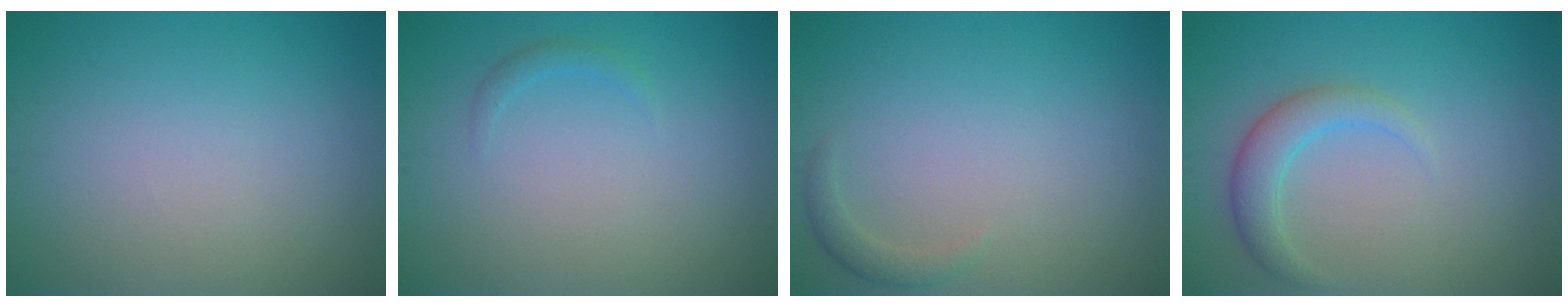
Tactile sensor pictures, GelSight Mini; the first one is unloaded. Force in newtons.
{"total": 0.8, "press": 0.8, "slide": 0.1}
{"total": 1.2, "press": 1.2, "slide": 0.2}
{"total": 2.8, "press": 2.8, "slide": 0.2}